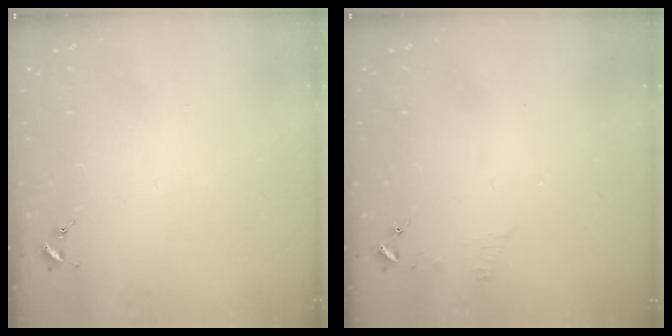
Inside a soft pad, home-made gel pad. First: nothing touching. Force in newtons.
{"total": 4.7, "press": 4.6, "slide": 0.5}